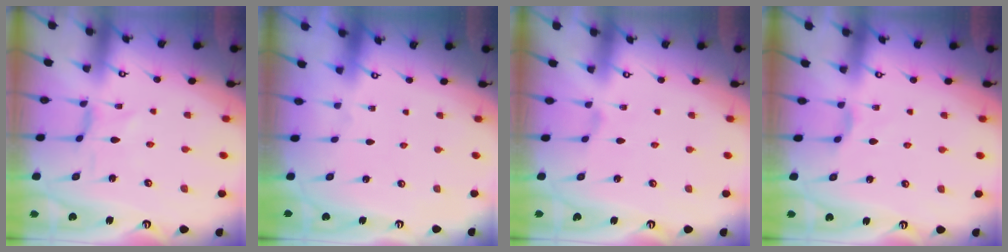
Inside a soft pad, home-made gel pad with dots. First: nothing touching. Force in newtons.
{"total": 0.0}
{"total": 1.7, "press": 1.7, "slide": 0.3}
{"total": 3.0, "press": 2.9, "slide": 0.5}